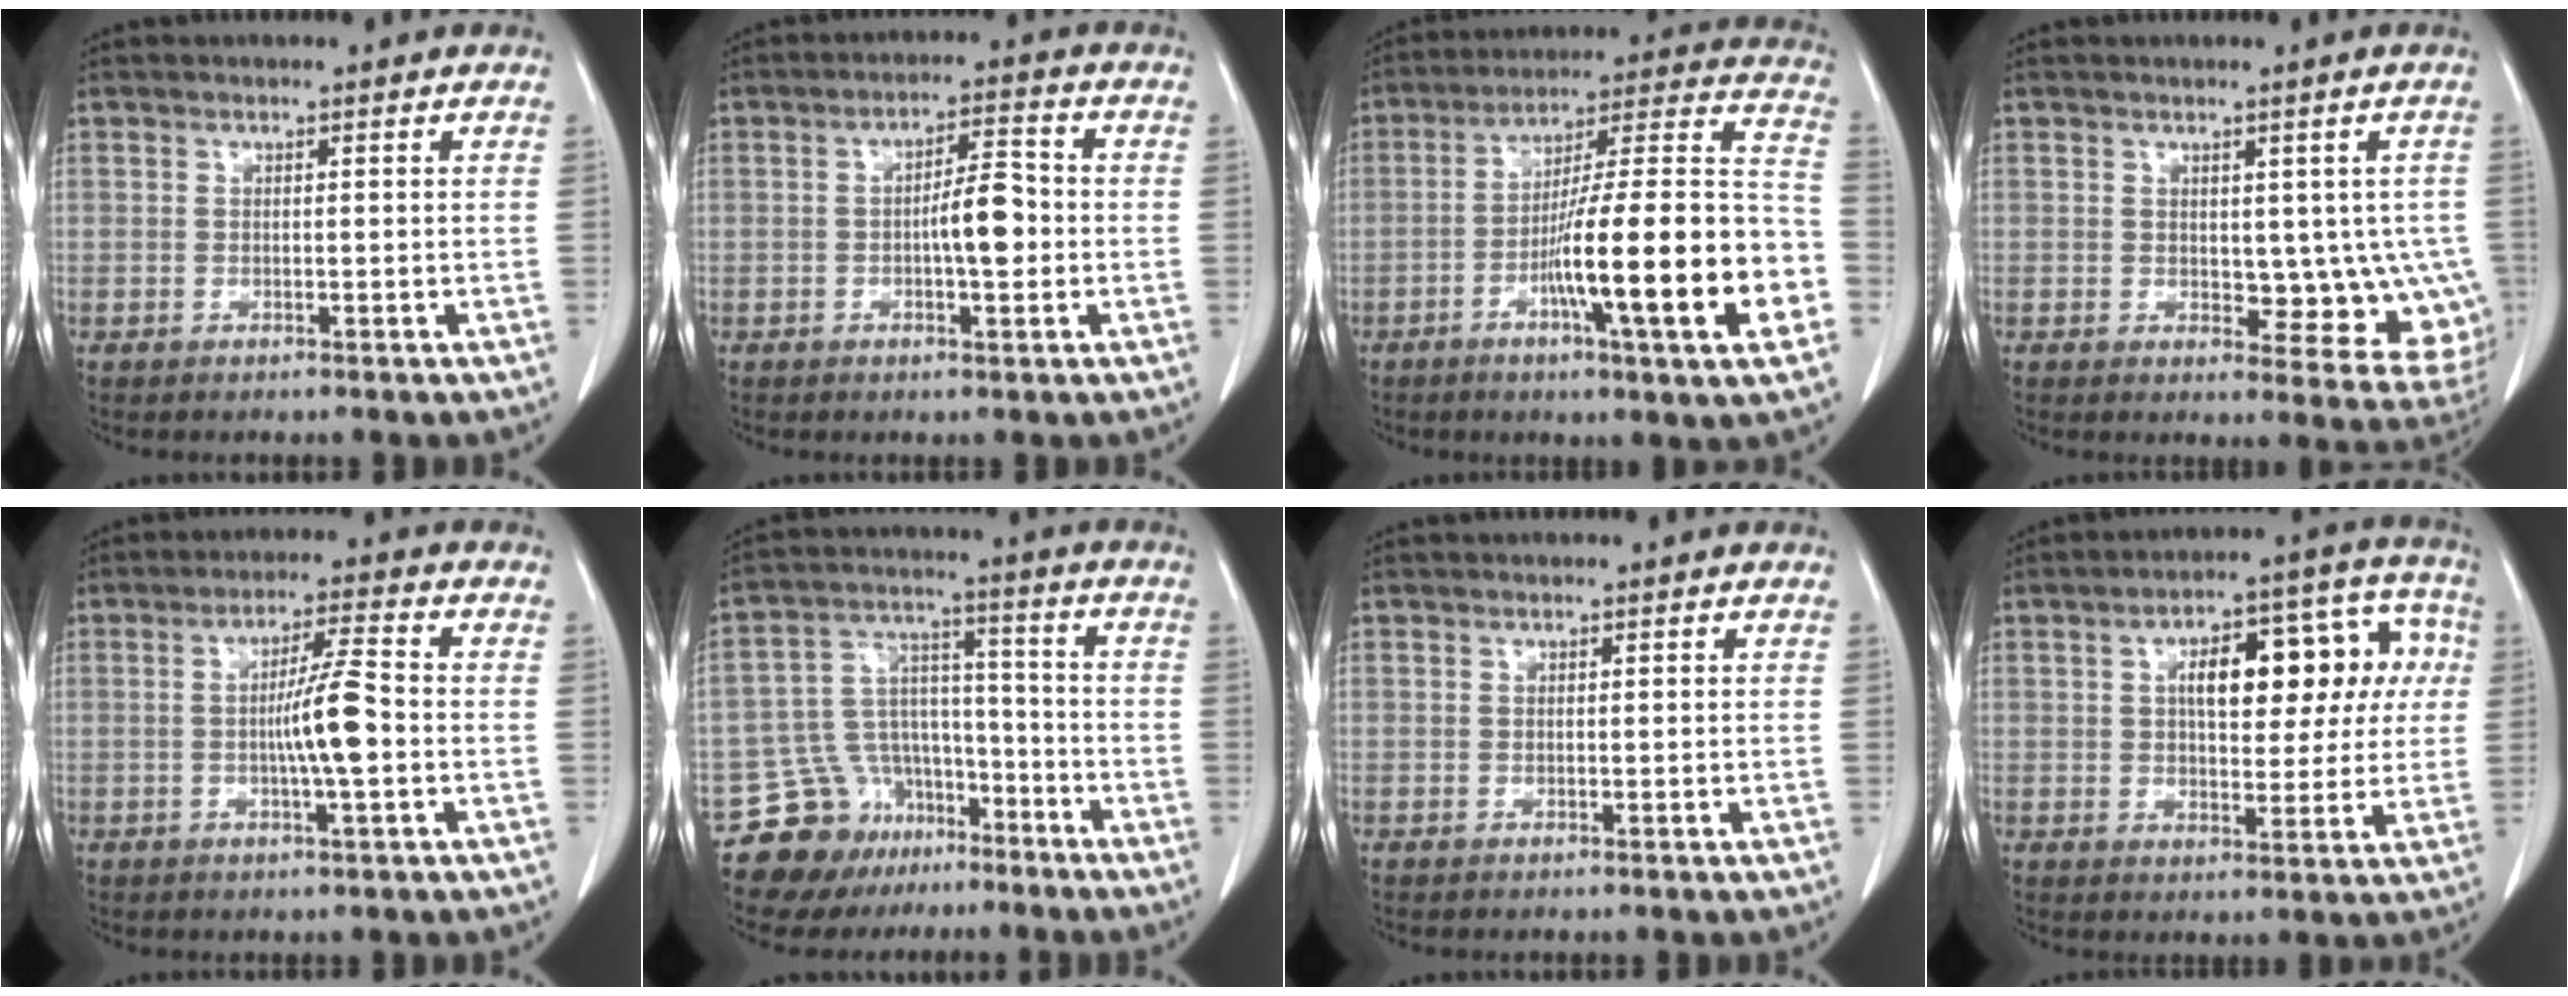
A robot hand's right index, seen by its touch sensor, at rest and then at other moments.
{"total": 5.9, "force": [-0.7, 1.5, 5.7], "torque": [-0.096, 0.012, -0.010]}
{"total": 22.3, "force": [-6.9, 0.9, 21.2], "torque": [-0.288, 0.004, -0.107]}
{"total": 8.7, "force": [-0.1, 4.9, 7.1], "torque": [-0.059, -0.001, 0.011]}
{"total": 7.0, "force": [-0.9, 0.0, 6.9], "torque": [-0.124, 0.003, -0.017]}
{"total": 12.2, "force": [-8.8, 8.2, 2.1], "torque": [-0.034, 0.072, -0.141]}
{"total": 0.0}
{"total": 14.2, "force": [2.9, 6.3, 12.4], "torque": [-0.160, 0.050, 0.044]}